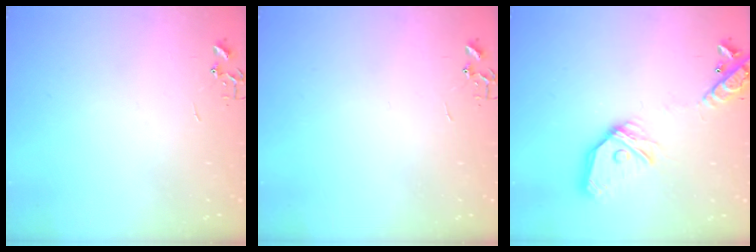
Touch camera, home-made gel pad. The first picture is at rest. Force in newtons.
{"total": 0.0}
{"total": 17.7, "press": 17.5, "slide": 2.5}